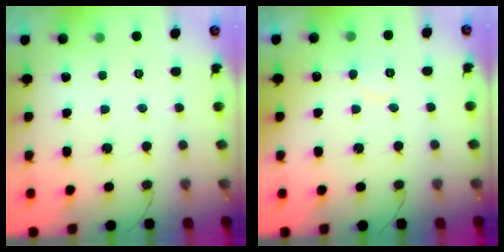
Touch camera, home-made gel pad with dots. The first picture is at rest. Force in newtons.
{"total": 5.4, "press": 5.4, "slide": 0.5}